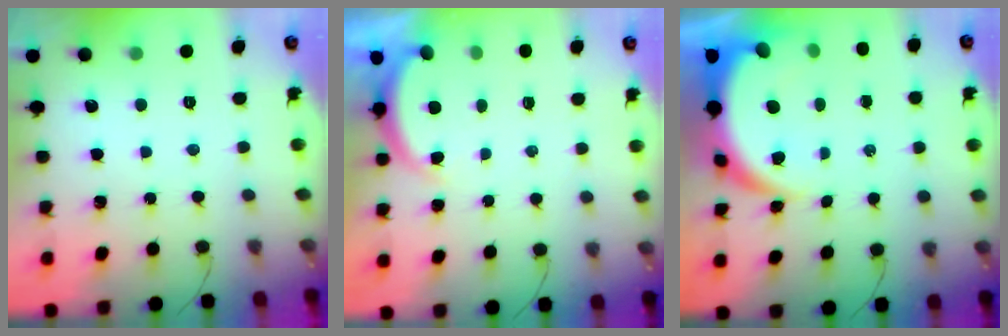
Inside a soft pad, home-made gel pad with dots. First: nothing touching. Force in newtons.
{"total": 3.0, "press": 2.9, "slide": 0.6}
{"total": 8.7, "press": 8.6, "slide": 1.6}